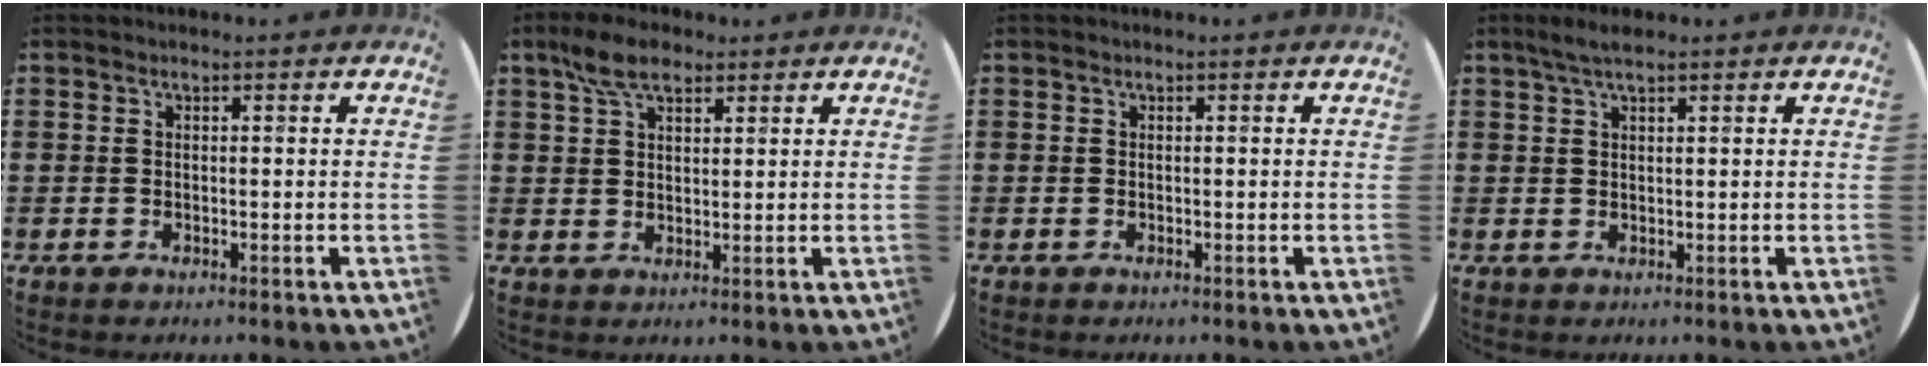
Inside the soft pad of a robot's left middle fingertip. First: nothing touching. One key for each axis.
{"total": 5.4, "fx": 3.8, "fy": 2.6, "fz": 2.7, "tx": -0.054, "ty": 0.004, "tz": 0.070}
{"total": 0.0}
{"total": 2.3, "fx": 1.7, "fy": 0.3, "fz": 1.4, "tx": -0.030, "ty": 0.004, "tz": 0.031}